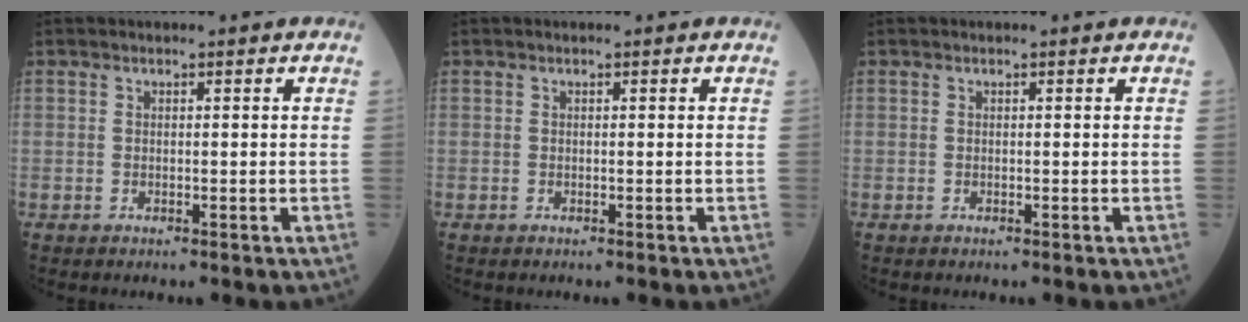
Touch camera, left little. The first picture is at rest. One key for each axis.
{"total": 0.0}
{"total": 0.0}